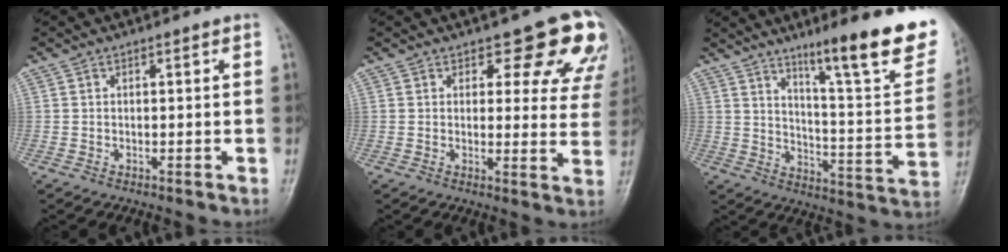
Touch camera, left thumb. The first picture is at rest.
{"total": 11.4, "force": [8.4, 5.1, 5.7], "torque": [-0.012, -0.046, 0.075]}
{"total": 21.3, "force": [13.7, 3.2, 16.0], "torque": [-0.189, -0.074, 0.205]}